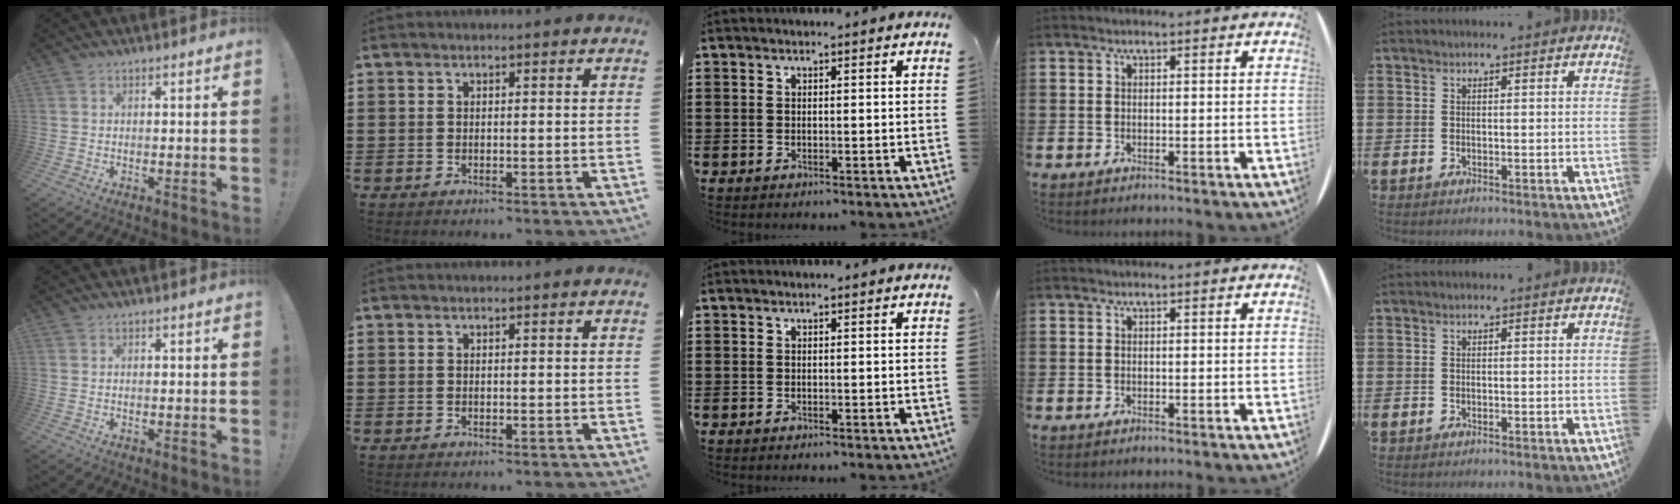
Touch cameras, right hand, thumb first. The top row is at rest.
{}